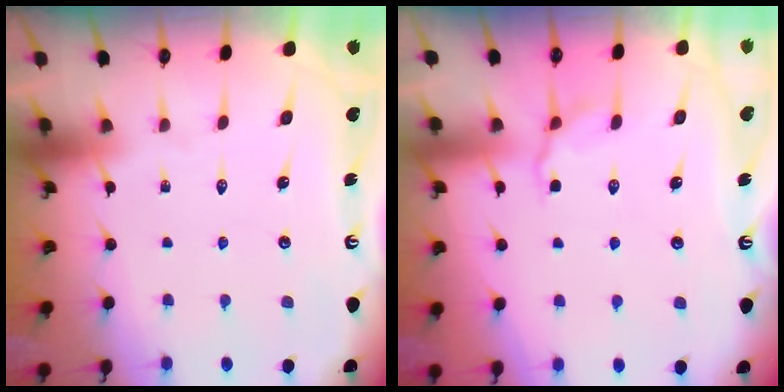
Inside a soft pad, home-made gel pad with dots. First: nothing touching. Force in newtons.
{"total": 4.7, "press": 4.4, "slide": 1.7}